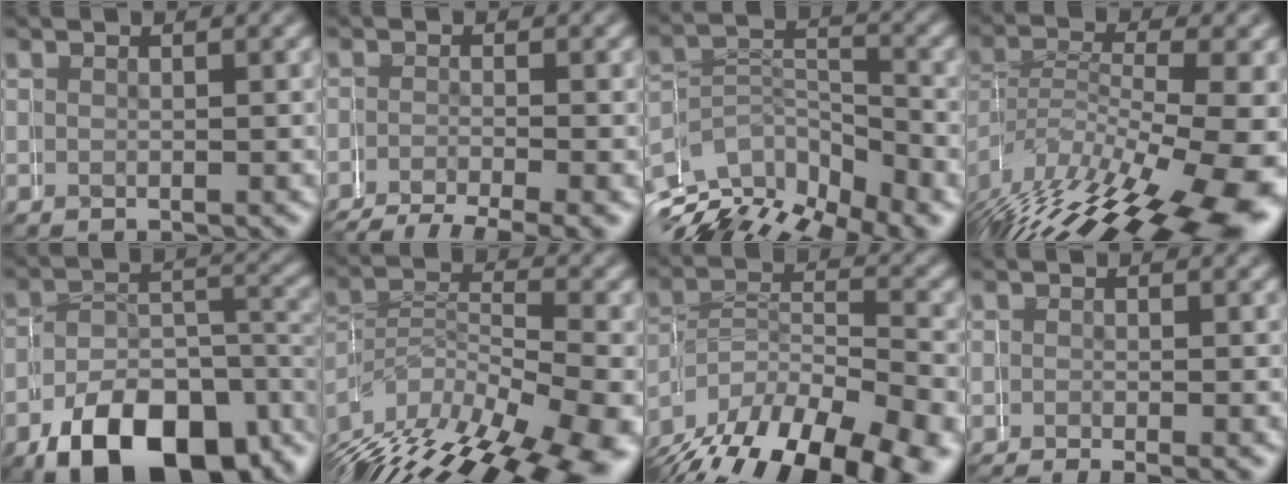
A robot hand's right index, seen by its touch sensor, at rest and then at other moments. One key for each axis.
{"total": 6.3, "fx": -5.4, "fy": 2.5, "fz": 2.0, "tx": -0.023, "ty": -0.017, "tz": -0.073}
{"total": 9.4, "fx": -4.5, "fy": 7.2, "fz": 4.0, "tx": -0.070, "ty": -0.018, "tz": -0.074}
{"total": 10.5, "fx": -3.3, "fy": 5.6, "fz": 8.3, "tx": -0.135, "ty": -0.038, "tz": -0.025}
{"total": 9.6, "fx": -6.5, "fy": 4.7, "fz": 5.2, "tx": -0.060, "ty": -0.019, "tz": -0.094}
{"total": 9.0, "fx": -3.4, "fy": 5.1, "fz": 6.6, "tx": -0.109, "ty": -0.022, "tz": -0.042}
{"total": 9.8, "fx": -6.5, "fy": 5.5, "fz": 4.9, "tx": -0.077, "ty": -0.026, "tz": -0.090}
{"total": 2.4, "fx": -2.2, "fy": 0.2, "fz": 0.9, "tx": -0.006, "ty": -0.006, "tz": -0.031}